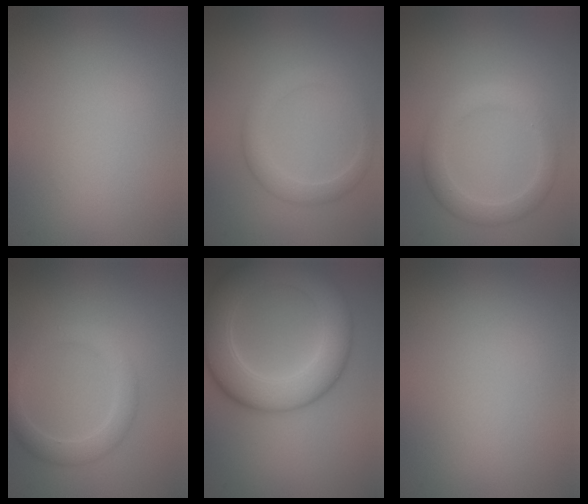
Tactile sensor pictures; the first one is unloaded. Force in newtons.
{"total": 2.6, "press": 2.5, "slide": 0.2}
{"total": 3.0, "press": 2.9, "slide": 0.3}
{"total": 2.7, "press": 2.7, "slide": 0.1}
{"total": 8.8, "press": 8.8, "slide": 0.1}
{"total": 0.0}